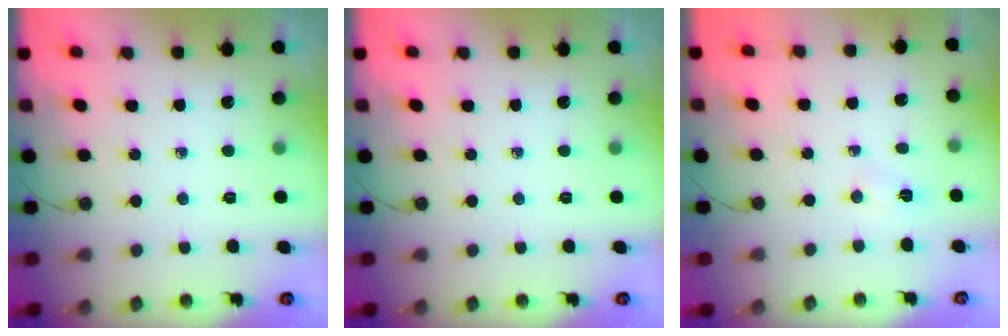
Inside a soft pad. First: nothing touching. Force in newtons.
{"total": 0.0}
{"total": 2.9, "press": 1.4, "slide": 2.6}